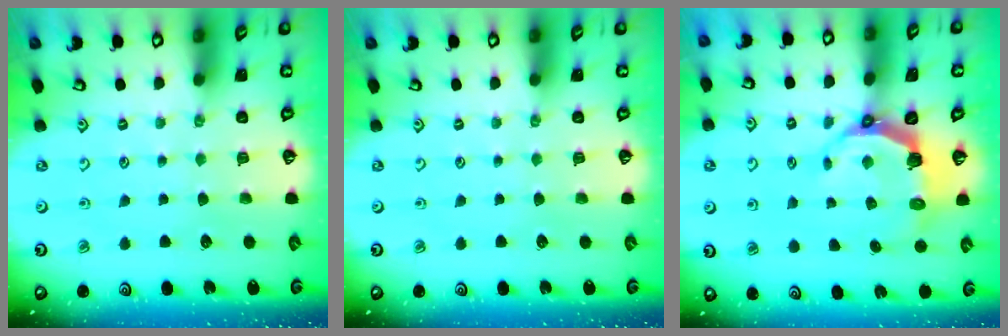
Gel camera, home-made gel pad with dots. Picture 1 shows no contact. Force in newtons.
{"total": 0.0}
{"total": 7.5, "press": 5.8, "slide": 4.7}